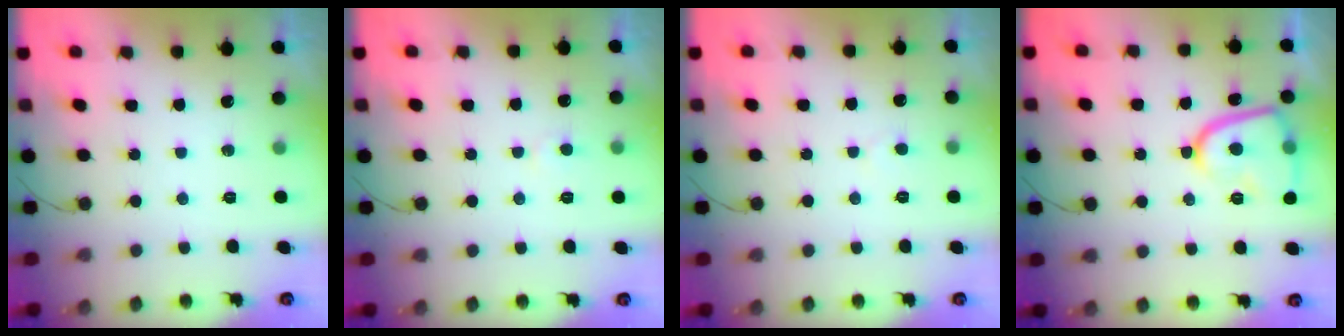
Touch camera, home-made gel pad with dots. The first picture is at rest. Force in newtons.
{"total": 3.2, "press": 3.2, "slide": 0.4}
{"total": 2.7, "press": 2.7, "slide": 0.2}
{"total": 13.8, "press": 13.7, "slide": 1.4}